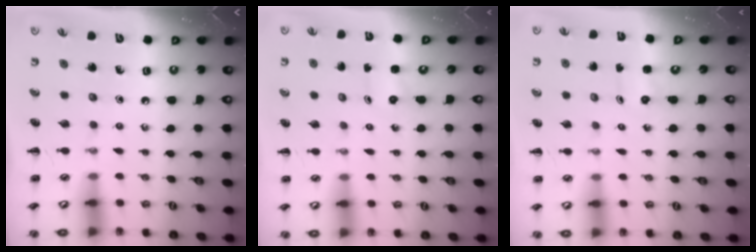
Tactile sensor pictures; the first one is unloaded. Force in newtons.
{"total": 1.3, "press": 1.2, "slide": 0.3}
{"total": 1.1, "press": 1.1, "slide": 0.4}